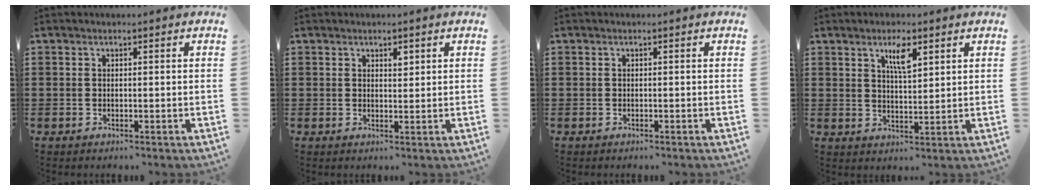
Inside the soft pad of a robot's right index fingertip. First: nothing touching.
{"total": 1.5, "force": [1.0, 0.7, 0.8], "torque": [-0.001, -0.003, 0.014]}
{"total": 0.0}
{"total": 4.6, "force": [2.6, 1.2, 3.6], "torque": [-0.063, 0.000, 0.041]}